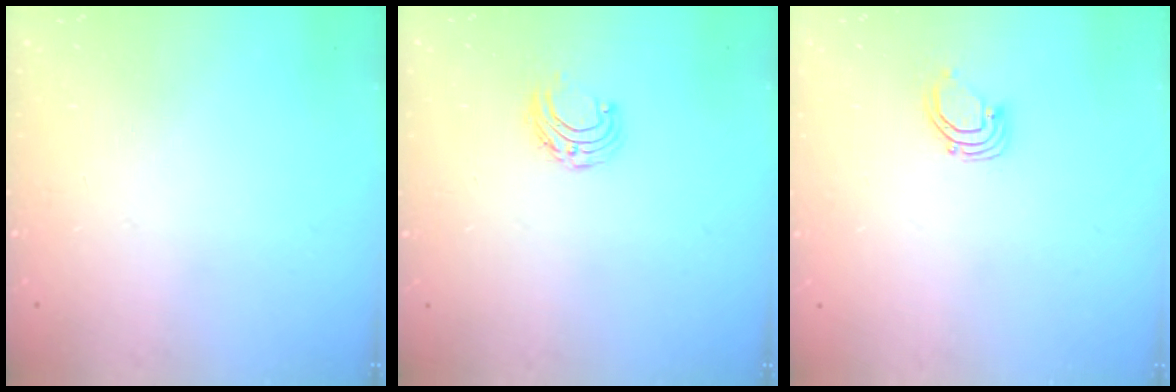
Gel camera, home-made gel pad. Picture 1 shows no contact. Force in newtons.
{"total": 5.9, "press": 5.8, "slide": 0.7}
{"total": 2.7, "press": 2.7, "slide": 0.2}